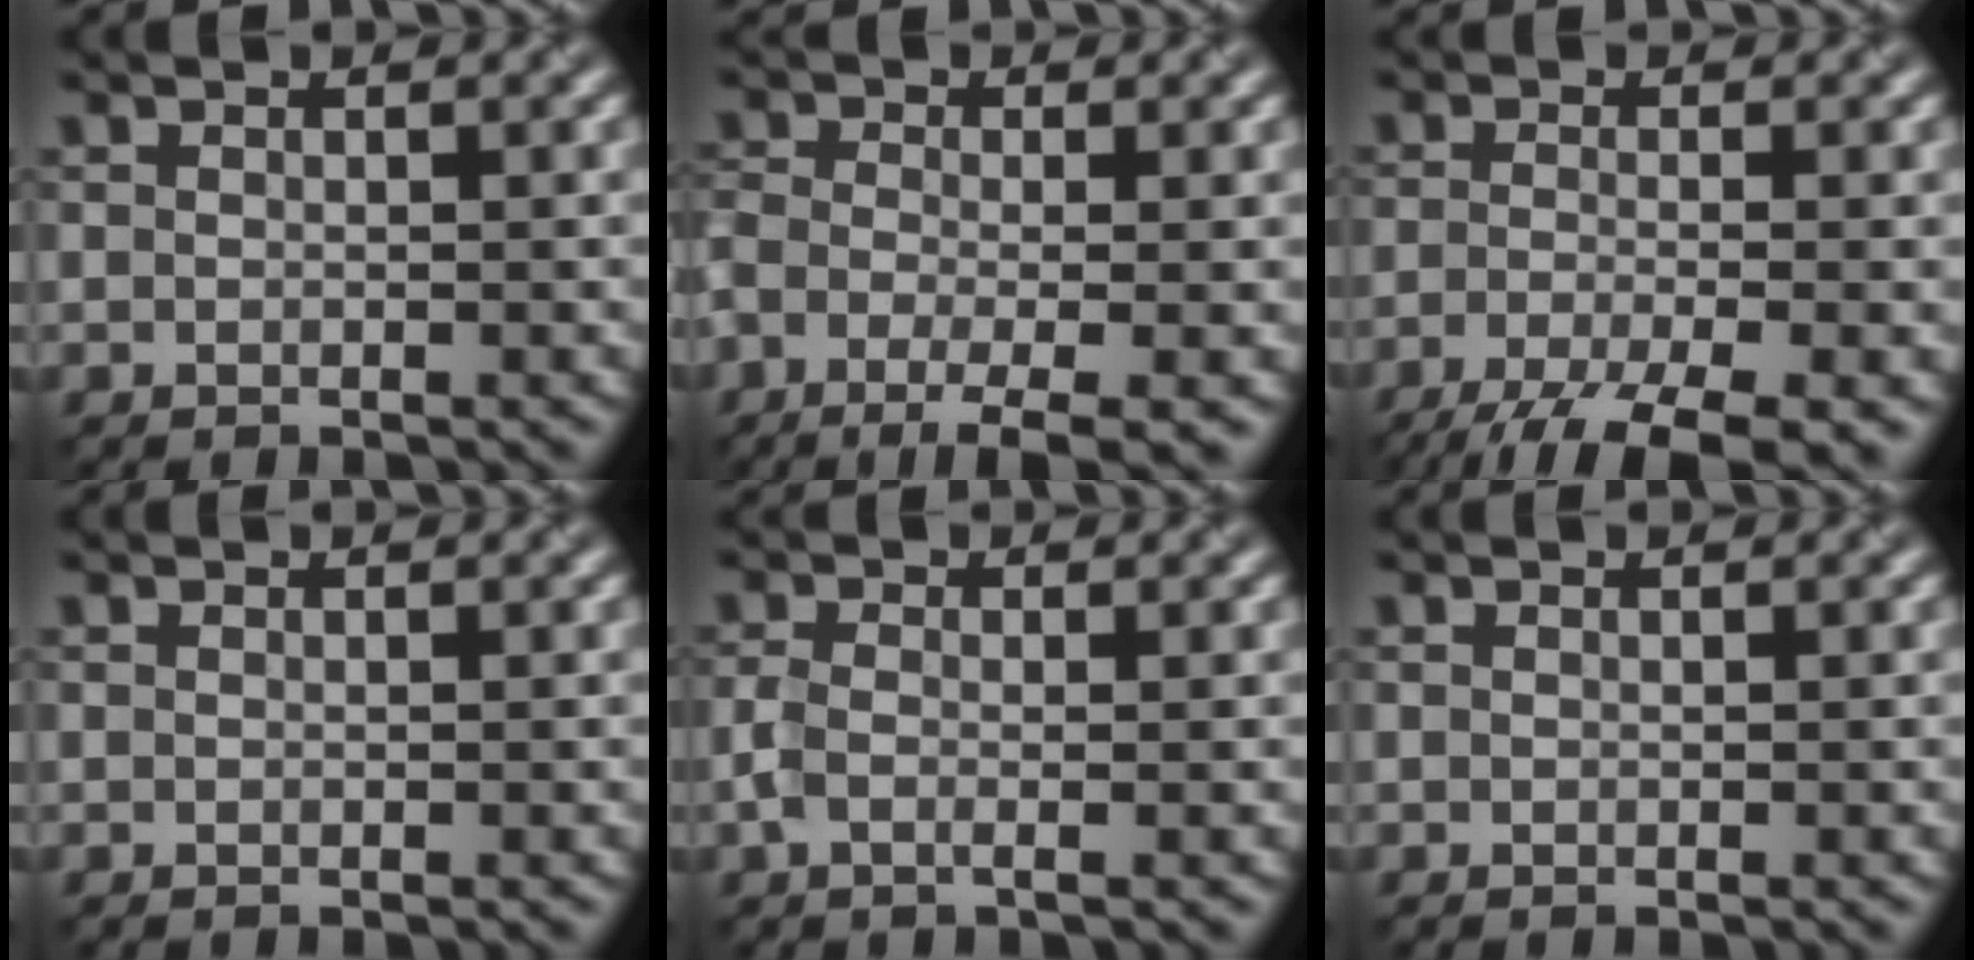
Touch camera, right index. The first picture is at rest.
{"total": 5.0, "force": [-2.6, 1.6, 4.0], "torque": [-0.080, -0.006, -0.055]}
{"total": 8.3, "force": [-5.3, 2.2, 6.1], "torque": [-0.096, -0.022, -0.093]}
{"total": 0.0}
{"total": 1.7, "force": [-0.5, 0.8, 1.4], "torque": [-0.035, -0.002, -0.016]}
{"total": 0.0}